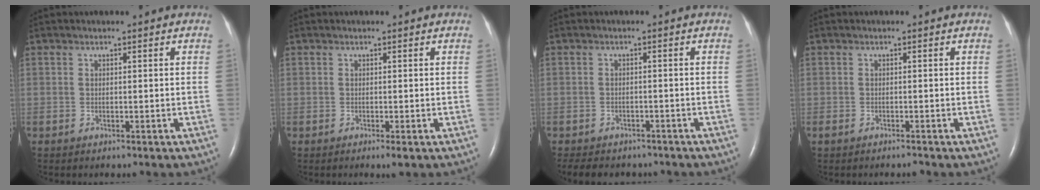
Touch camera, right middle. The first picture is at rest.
{"total": 0.9, "force": [-0.4, 0.1, 0.8], "torque": [-0.013, -0.003, -0.006]}
{"total": 9.5, "force": [-8.0, 4.0, 3.2], "torque": [-0.061, -0.003, -0.099]}
{"total": 0.9, "force": [-0.8, 0.2, 0.4], "torque": [-0.012, -0.002, -0.012]}